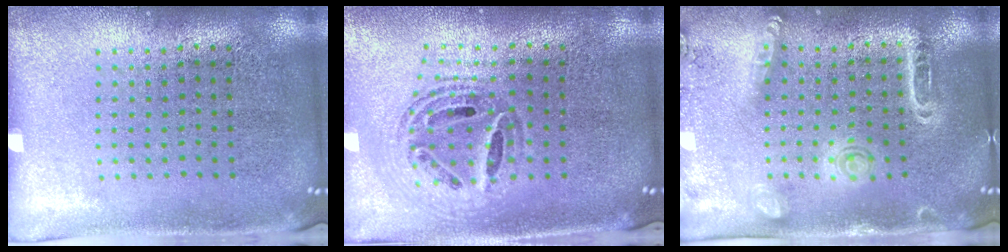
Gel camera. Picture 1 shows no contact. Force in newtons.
{"total": 1.0, "press": 1.0, "slide": 0.2}
{"total": 1.6, "press": 1.5, "slide": 0.5}